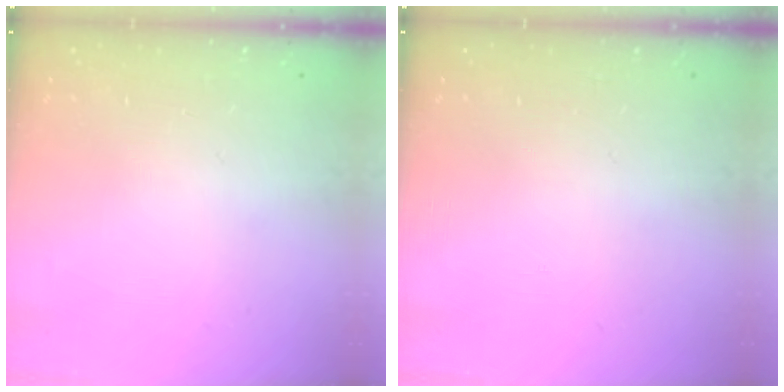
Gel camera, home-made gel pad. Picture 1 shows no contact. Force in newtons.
{"total": 0.0}